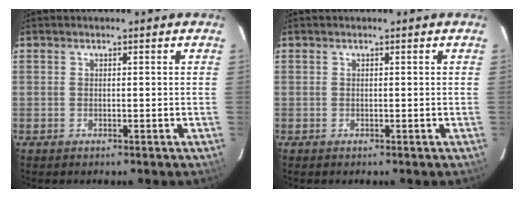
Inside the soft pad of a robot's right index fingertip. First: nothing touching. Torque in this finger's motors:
{"motor_torque": [0.11, 0.11, -0.01, 0.00]}